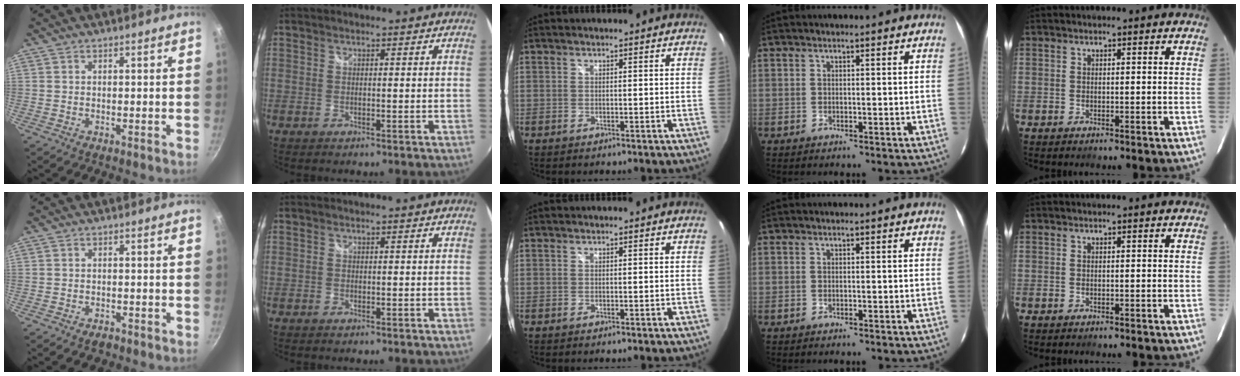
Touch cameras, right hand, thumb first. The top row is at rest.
{"thumb": {"total": 2.0, "force": [-1.4, 1.0, 0.9], "torque": [-0.016, 0.014, -0.018]}}